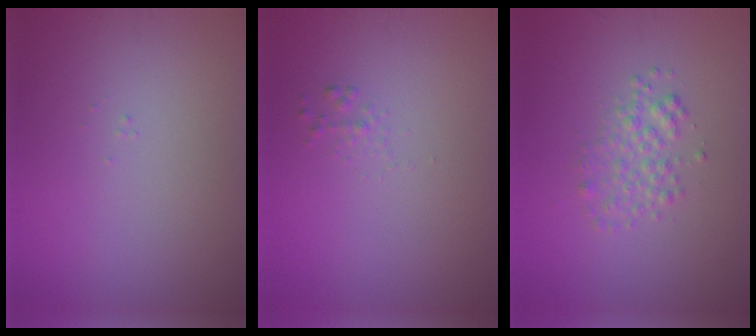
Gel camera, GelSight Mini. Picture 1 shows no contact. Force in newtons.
{"total": 0.6, "press": 0.6, "slide": 0.0}
{"total": 2.1, "press": 2.1, "slide": 0.1}